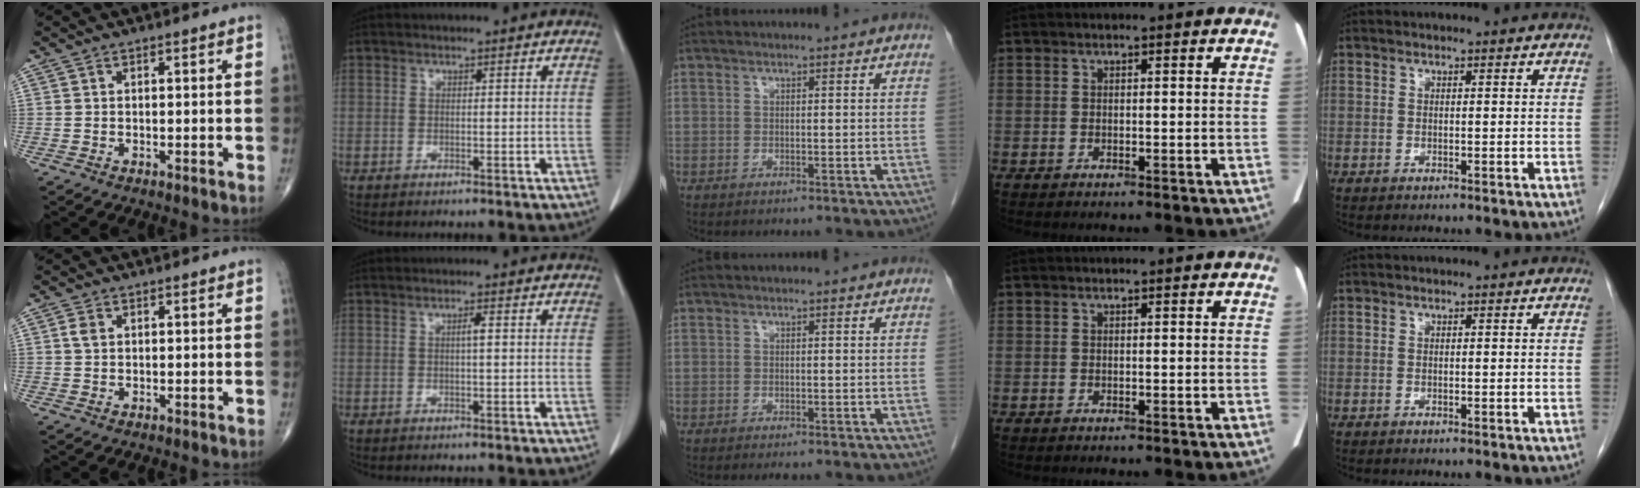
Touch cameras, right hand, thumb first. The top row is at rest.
{"thumb": {"total": 1.6, "force": [0.4, 1.1, 1.1], "torque": [-0.024, 0.004, 0.009]}, "index": {"total": 1.2, "force": [0.2, 0.0, 1.1], "torque": [-0.021, 0.002, 0.002]}, "middle": {"total": 0.6, "force": [-0.5, 0.0, 0.4], "torque": [-0.009, -0.005, -0.006]}}